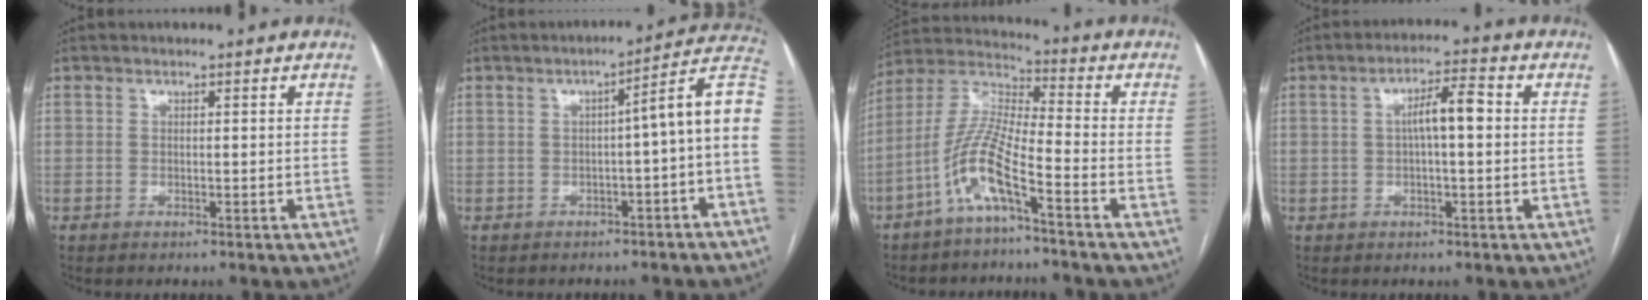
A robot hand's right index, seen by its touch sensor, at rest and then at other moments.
{"total": 9.3, "force": [-1.5, 0.3, 9.1], "torque": [-0.110, 0.032, -0.028]}
{"total": 9.8, "force": [-5.3, 0.9, 8.2], "torque": [-0.184, 0.004, -0.115]}
{"total": 5.4, "force": [0.4, 1.0, 5.3], "torque": [-0.091, 0.018, 0.005]}